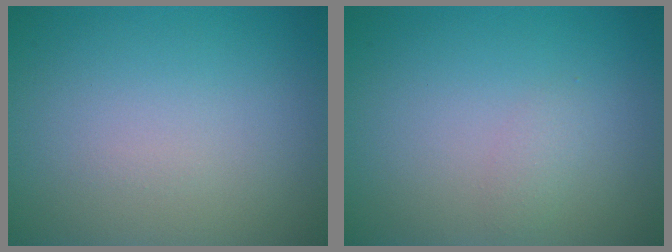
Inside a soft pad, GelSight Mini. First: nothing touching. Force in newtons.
{"total": 0.8, "press": 0.8, "slide": 0.0}